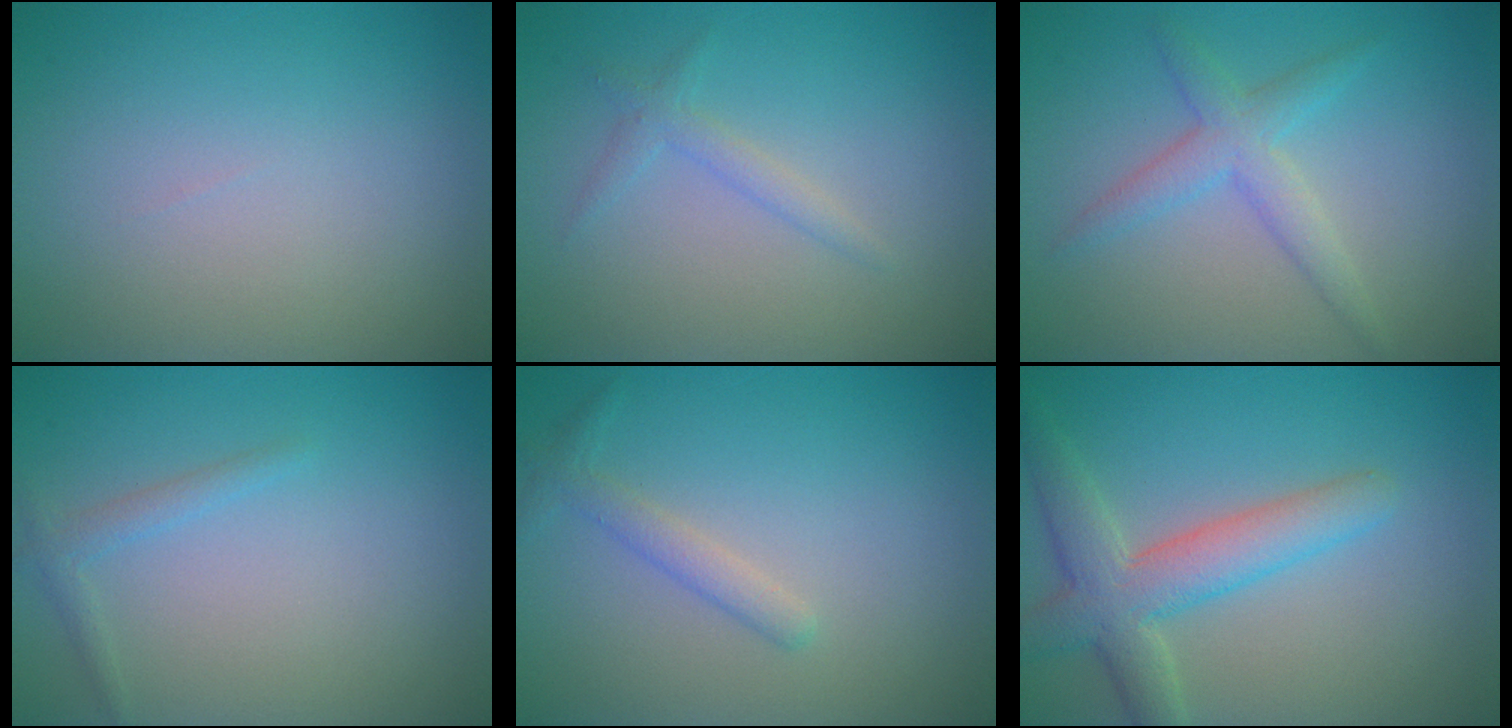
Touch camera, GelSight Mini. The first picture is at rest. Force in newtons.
{"total": 1.3, "press": 1.3, "slide": 0.1}
{"total": 2.9, "press": 2.9, "slide": 0.1}
{"total": 1.3, "press": 1.3, "slide": 0.1}
{"total": 1.7, "press": 1.7, "slide": 0.1}
{"total": 5.1, "press": 5.1, "slide": 0.5}